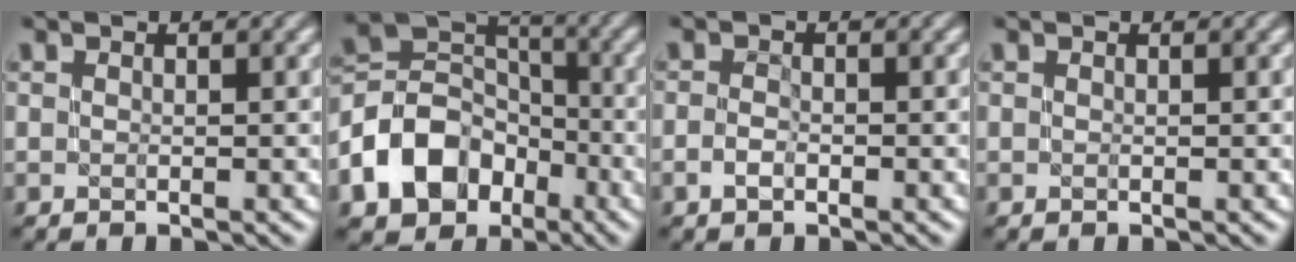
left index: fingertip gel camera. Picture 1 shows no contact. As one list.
[{"total": 9.4, "force": [-4.4, 6.8, 4.7], "torque": [-0.086, 0.006, -0.092]}, {"total": 1.1, "force": [-0.7, 0.6, 0.6], "torque": [-0.015, 0.003, -0.016]}, {"total": 0.0}]